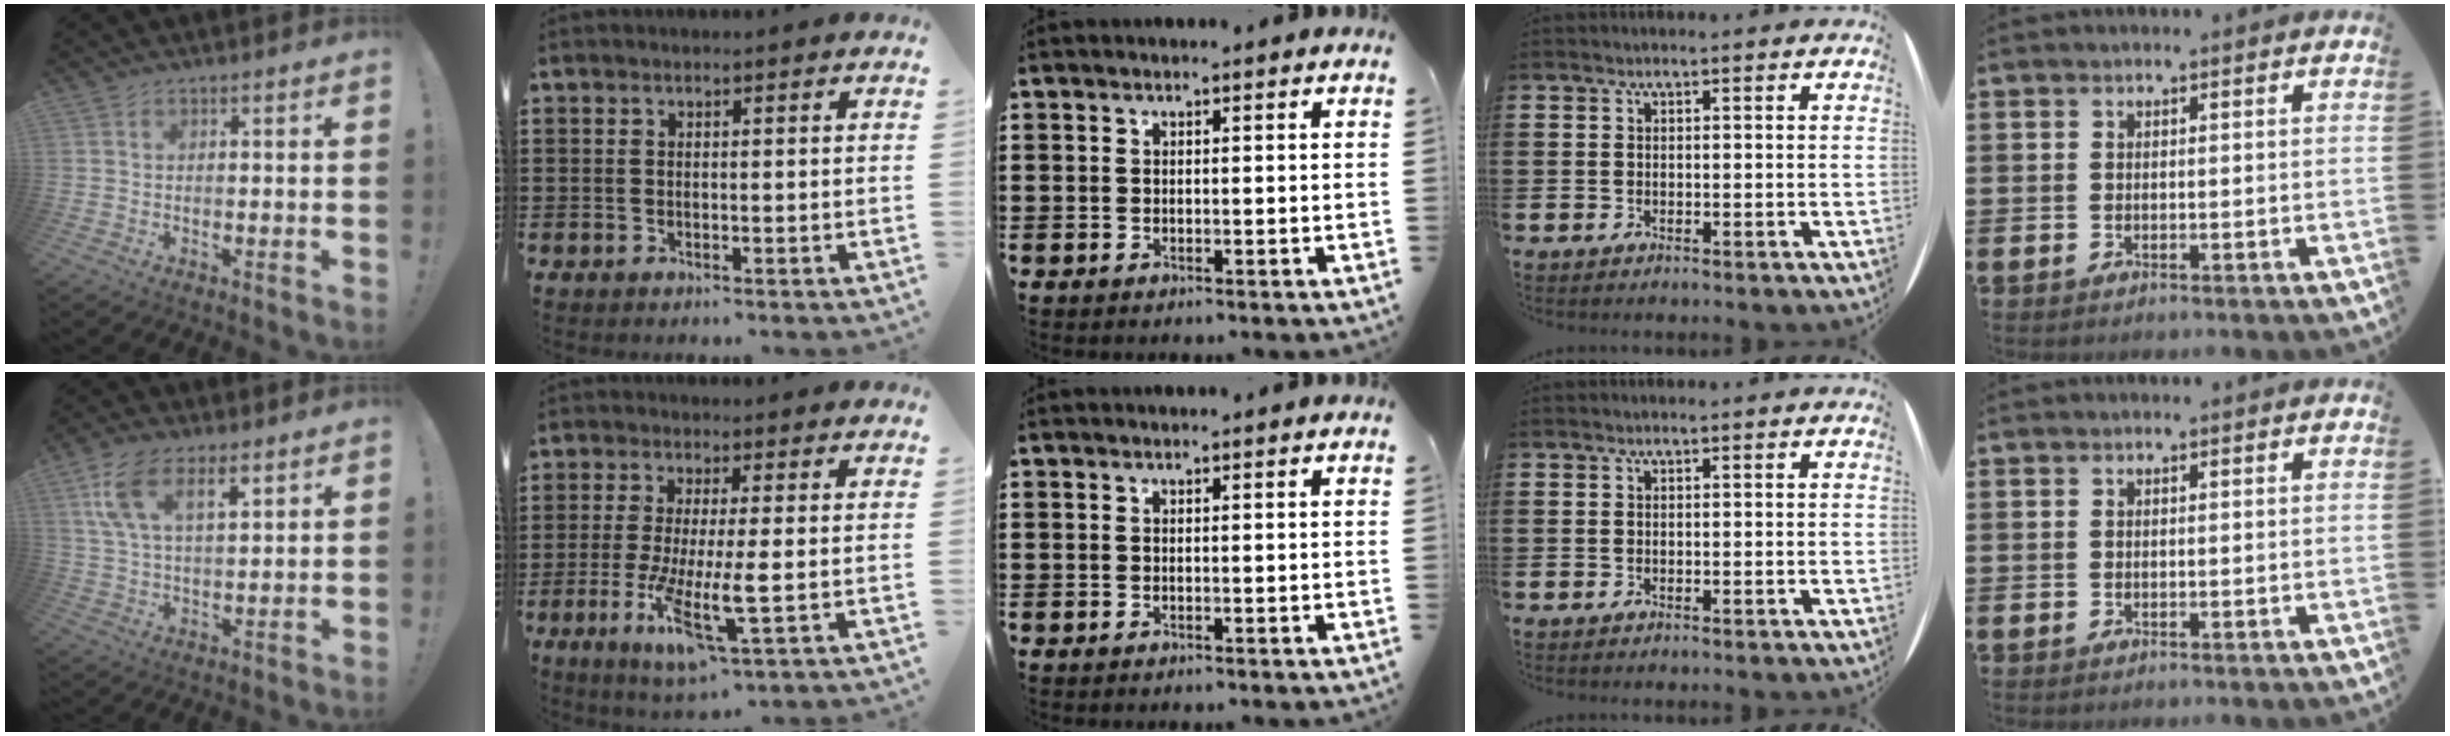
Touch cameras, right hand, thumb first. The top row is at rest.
{"thumb": {"total": 11.4, "force": [6.6, 5.2, 7.7], "torque": [-0.136, -0.014, 0.123]}, "index": {"total": 9.2, "force": [-2.4, 1.3, 8.8], "torque": [-0.179, -0.026, -0.041]}}